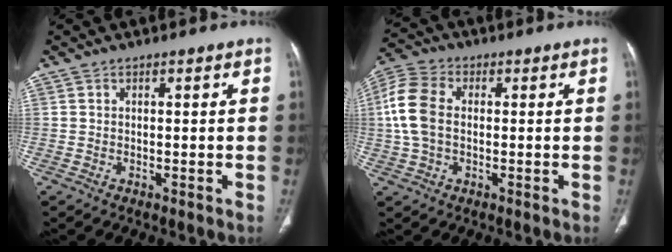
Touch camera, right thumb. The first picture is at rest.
{"total": 9.5, "force": [0.4, 6.3, 7.1], "torque": [-0.159, 0.021, 0.003]}